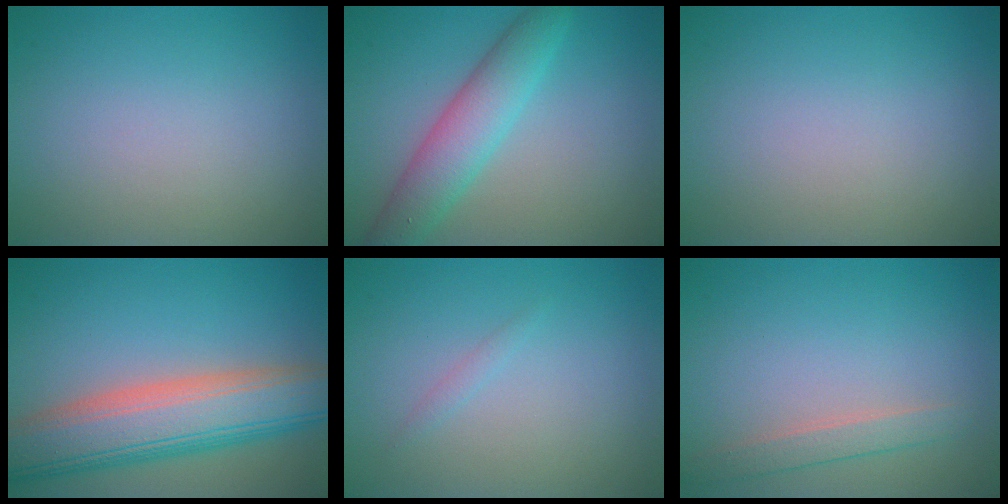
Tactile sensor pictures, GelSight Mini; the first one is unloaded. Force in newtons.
{"total": 5.1, "press": 5.1, "slide": 0.2}
{"total": 0.0}
{"total": 9.9, "press": 9.9, "slide": 0.7}
{"total": 0.6, "press": 0.6, "slide": 0.0}
{"total": 1.8, "press": 1.8, "slide": 0.1}